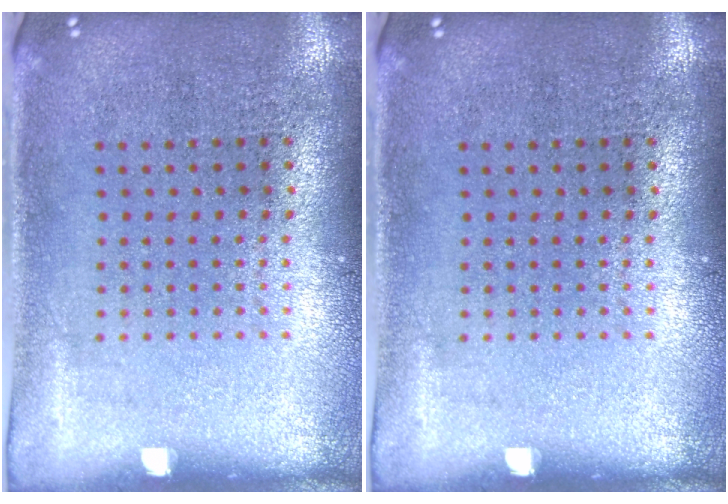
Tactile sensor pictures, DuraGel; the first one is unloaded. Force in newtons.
{"total": 0.0}